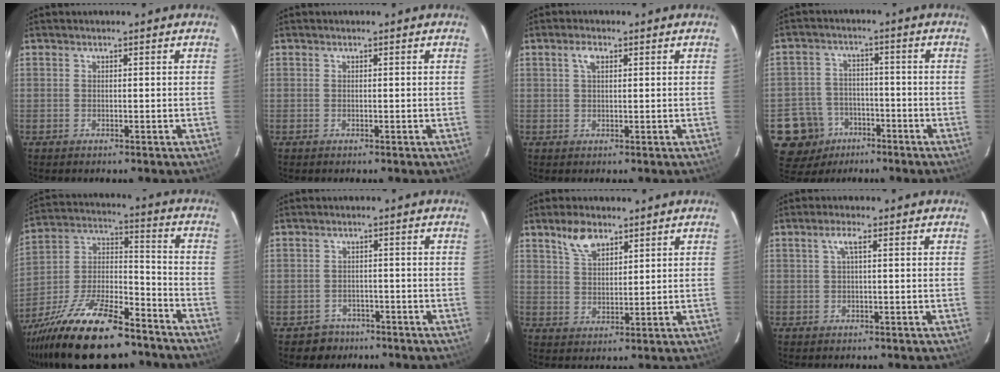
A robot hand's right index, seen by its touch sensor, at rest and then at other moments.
{"total": 0.0}
{"total": 2.3, "force": [1.0, 1.1, 1.8], "torque": [-0.036, 0.007, 0.018]}
{"total": 10.3, "force": [-5.1, 8.8, 1.5], "torque": [-0.064, 0.032, -0.070]}
{"total": 25.1, "force": [-17.8, 9.1, 15.3], "torque": [-0.296, -0.008, -0.287]}
{"total": 4.1, "force": [-2.4, 3.3, -0.5], "torque": [0.000, 0.022, -0.033]}
{"total": 6.0, "force": [4.1, 2.9, 3.3], "torque": [-0.058, 0.007, 0.080]}
{"total": 2.0, "force": [0.5, 0.1, 2.0], "torque": [-0.038, 0.006, 0.008]}